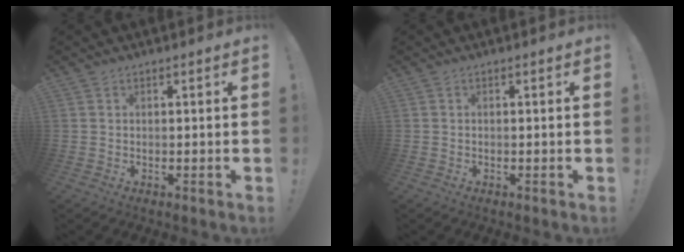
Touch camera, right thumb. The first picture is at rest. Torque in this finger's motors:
{"motor_torque": [-0.07, -0.30, -0.06, 0.17, 0.00]}